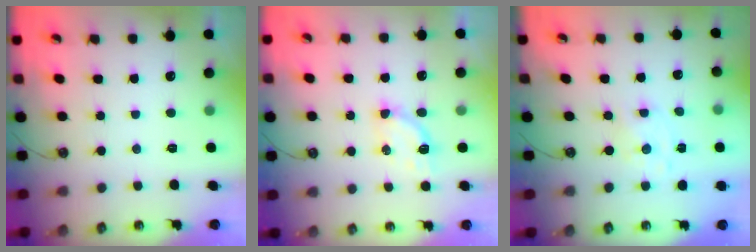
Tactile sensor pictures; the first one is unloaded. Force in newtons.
{"total": 4.9, "press": 4.9, "slide": 0.5}
{"total": 1.5, "press": 1.5, "slide": 0.3}